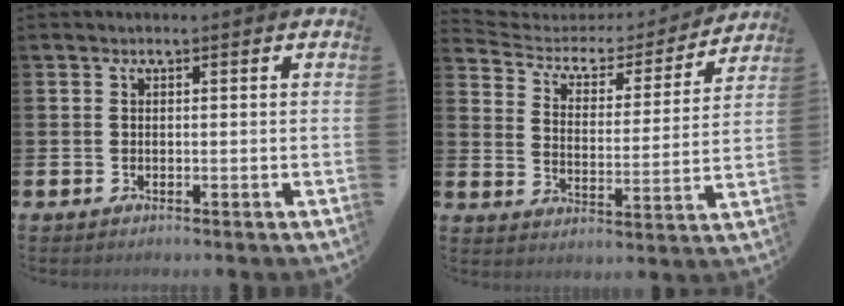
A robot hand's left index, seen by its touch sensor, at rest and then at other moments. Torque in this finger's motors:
{"motor_torque": [0.56, -1.08, -0.14, -0.06]}